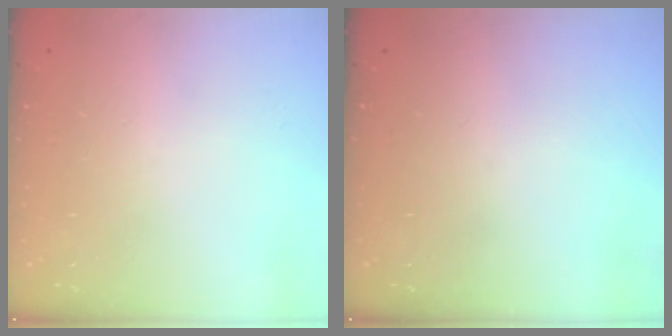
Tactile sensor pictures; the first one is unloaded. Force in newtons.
{"total": 0.0}